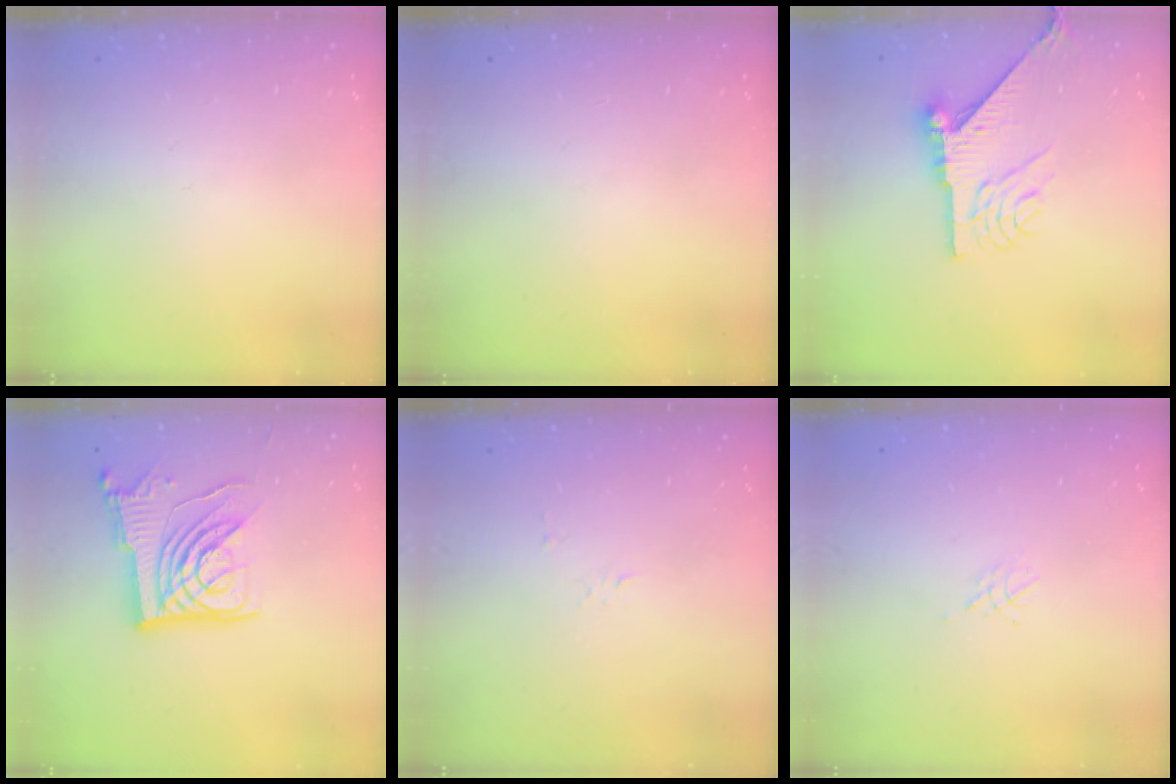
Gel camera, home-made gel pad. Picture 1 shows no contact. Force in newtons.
{"total": 0.0}
{"total": 13.4, "press": 13.4, "slide": 1.2}
{"total": 14.9, "press": 14.8, "slide": 1.8}
{"total": 2.7, "press": 2.7, "slide": 0.3}
{"total": 5.1, "press": 5.1, "slide": 0.2}